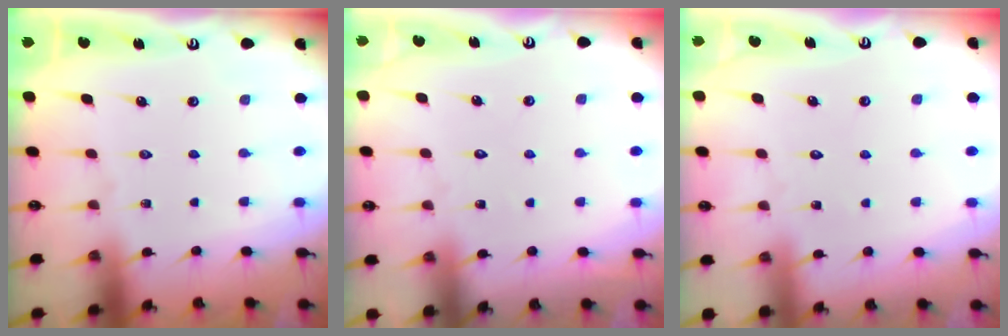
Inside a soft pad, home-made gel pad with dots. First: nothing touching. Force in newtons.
{"total": 5.1, "press": 5.0, "slide": 0.4}
{"total": 2.7, "press": 2.7, "slide": 0.2}